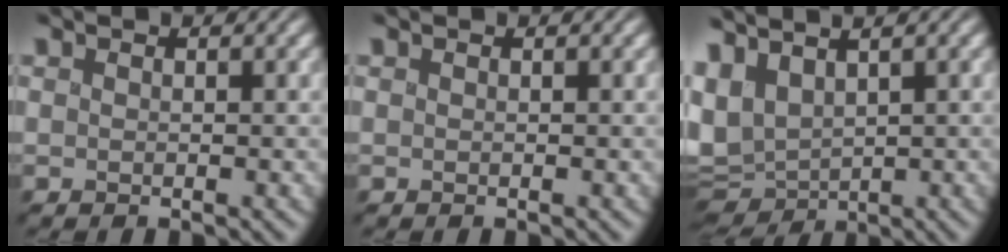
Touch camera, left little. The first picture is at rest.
{"total": 0.0}
{"total": 6.3, "force": [0.8, 4.4, 4.5], "torque": [-0.097, -0.001, 0.041]}